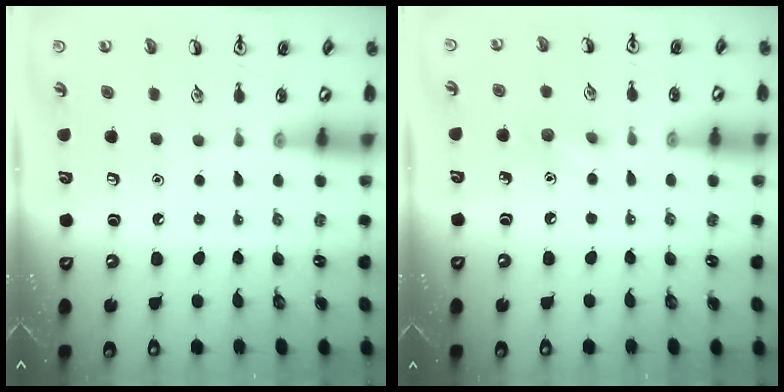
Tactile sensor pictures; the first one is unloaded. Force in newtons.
{"total": 5.9, "press": 5.6, "slide": 1.8}